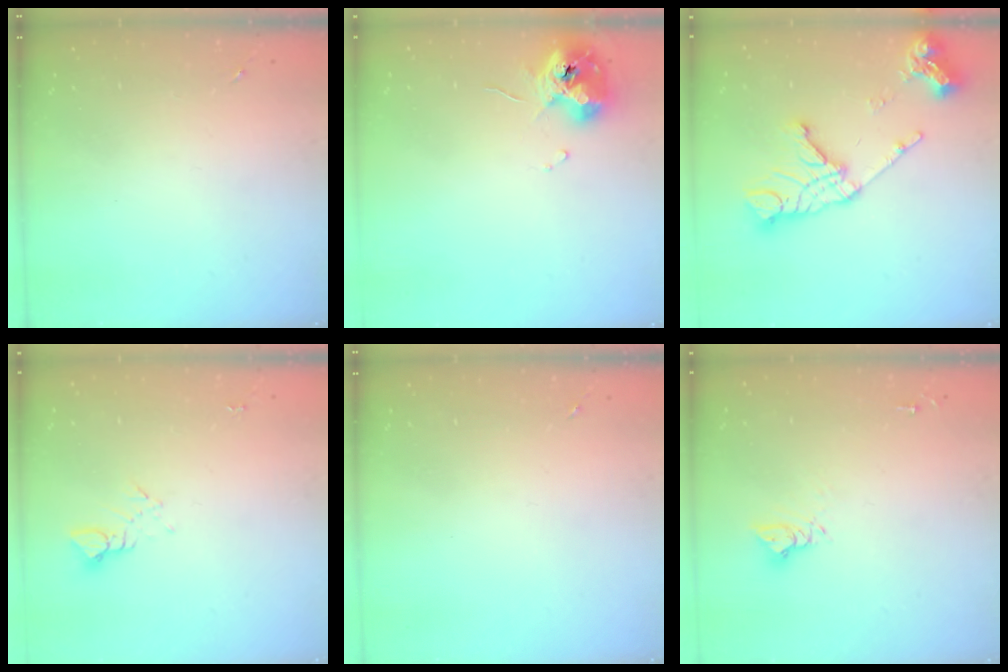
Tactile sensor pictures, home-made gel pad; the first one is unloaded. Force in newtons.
{"total": 11.0, "press": 11.0, "slide": 1.1}
{"total": 17.0, "press": 16.9, "slide": 1.8}
{"total": 3.8, "press": 3.8, "slide": 0.4}
{"total": 0.0}
{"total": 6.2, "press": 6.2, "slide": 0.3}